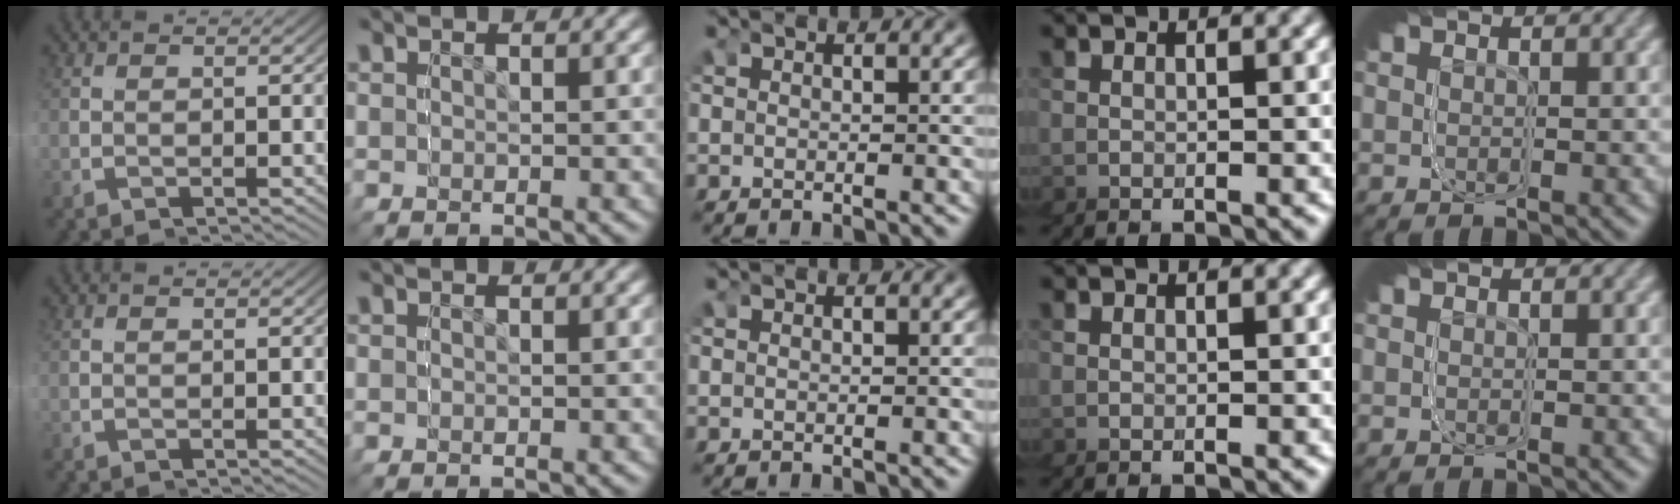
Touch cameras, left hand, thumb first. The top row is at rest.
{}